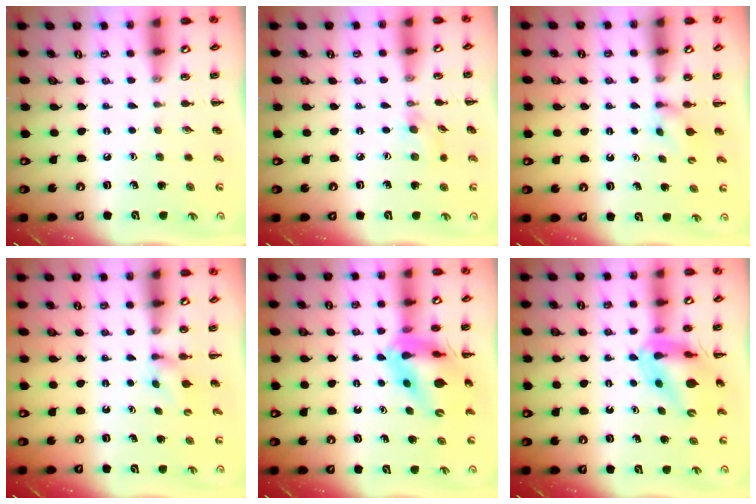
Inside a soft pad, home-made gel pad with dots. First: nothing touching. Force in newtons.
{"total": 3.4, "press": 3.1, "slide": 1.3}
{"total": 2.5, "press": 2.3, "slide": 1.0}
{"total": 2.5, "press": 2.3, "slide": 1.0}
{"total": 13.4, "press": 12.8, "slide": 4.0}
{"total": 12.8, "press": 12.2, "slide": 3.8}